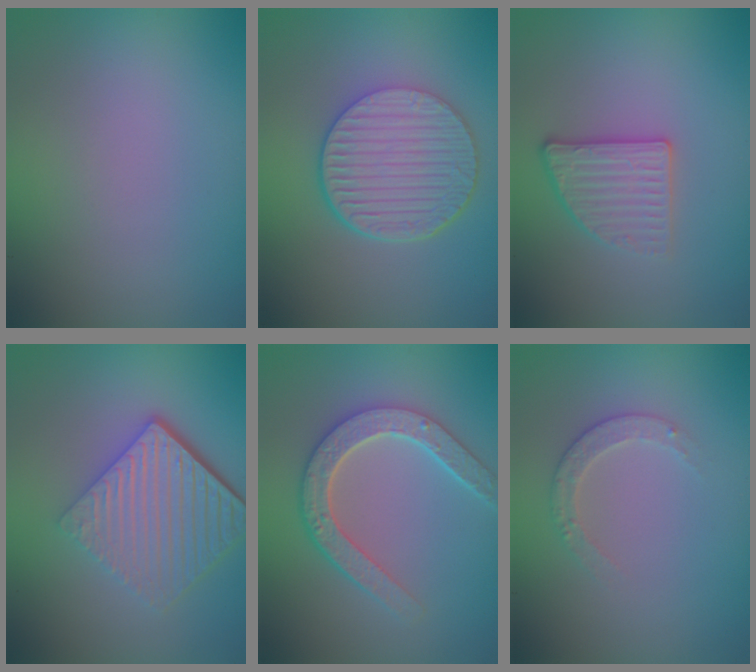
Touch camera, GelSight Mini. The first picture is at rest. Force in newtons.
{"total": 6.4, "press": 4.6, "slide": 4.5}
{"total": 2.6, "press": 2.4, "slide": 1.0}
{"total": 7.0, "press": 4.5, "slide": 5.3}
{"total": 4.7, "press": 3.6, "slide": 3.0}
{"total": 1.8, "press": 1.8, "slide": 0.4}